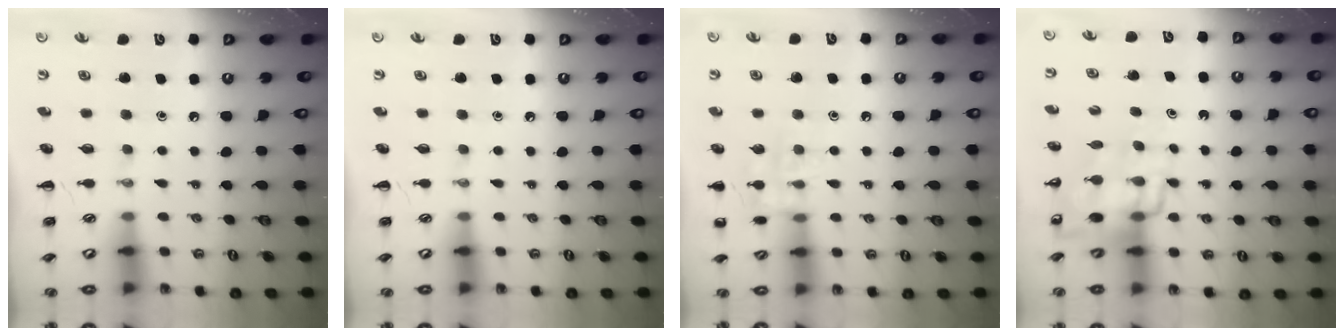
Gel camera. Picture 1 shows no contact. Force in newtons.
{"total": 0.0}
{"total": 9.2, "press": 9.1, "slide": 1.0}
{"total": 12.3, "press": 11.8, "slide": 3.5}